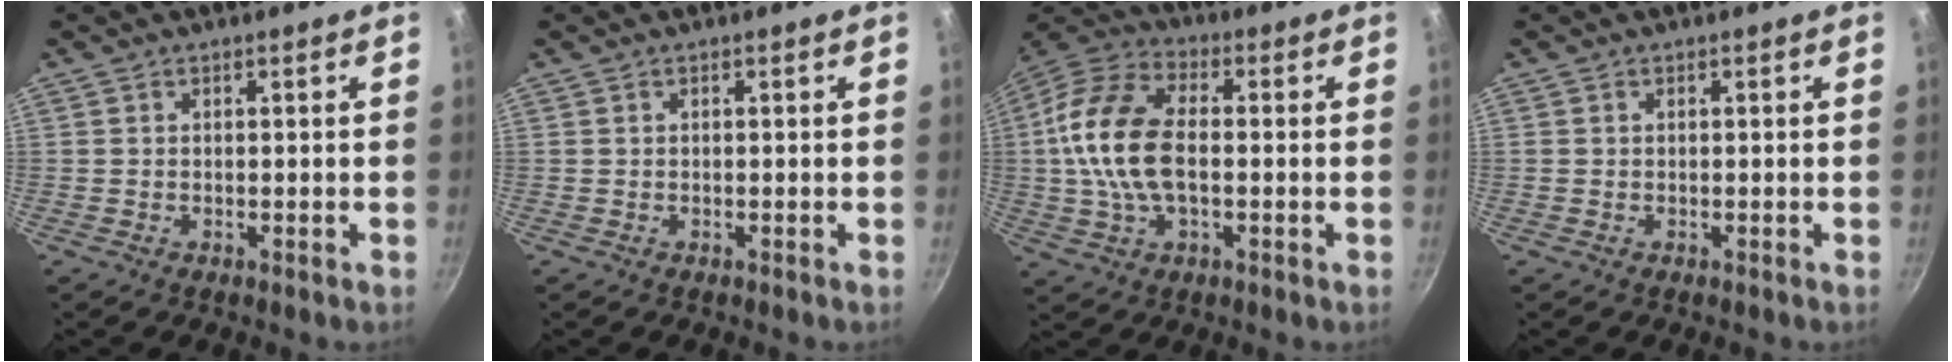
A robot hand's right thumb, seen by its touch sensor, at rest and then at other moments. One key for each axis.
{"total": 0.0}
{"total": 16.3, "fx": -0.2, "fy": 9.2, "fz": 13.4, "tx": -0.257, "ty": 0.031, "tz": -0.020}
{"total": 0.0}